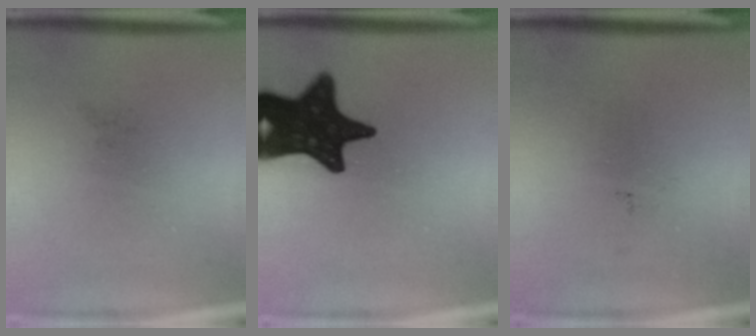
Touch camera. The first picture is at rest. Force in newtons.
{"total": 18.4}
{"total": 0.0}